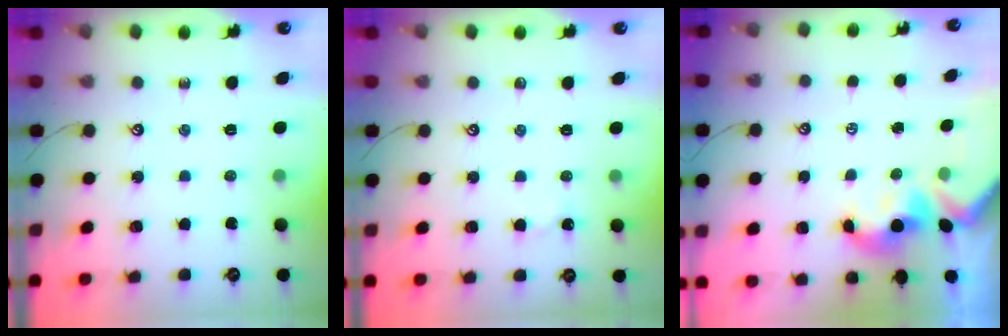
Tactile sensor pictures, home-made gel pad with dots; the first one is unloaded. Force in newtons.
{"total": 1.1, "press": 1.0, "slide": 0.2}
{"total": 1.7, "press": 1.5, "slide": 0.7}